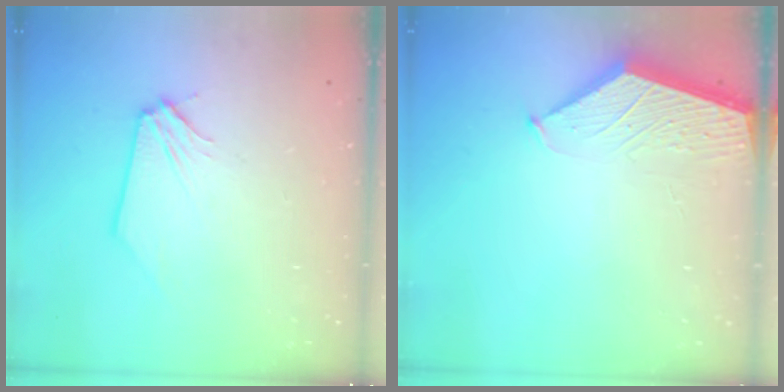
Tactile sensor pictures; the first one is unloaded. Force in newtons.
{"total": 1.9, "press": 1.9, "slide": 0.2}